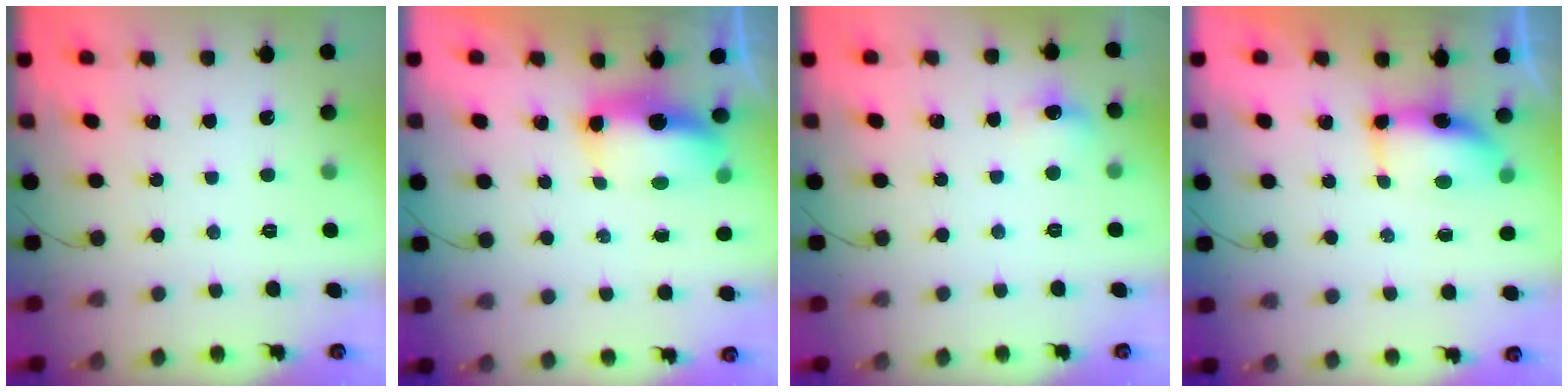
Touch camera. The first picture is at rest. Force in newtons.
{"total": 9.1, "press": 8.0, "slide": 4.3}
{"total": 7.0, "press": 6.8, "slide": 1.6}
{"total": 7.0, "press": 6.9, "slide": 1.1}